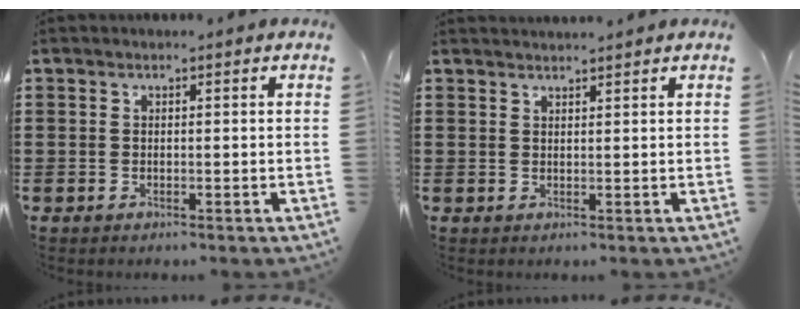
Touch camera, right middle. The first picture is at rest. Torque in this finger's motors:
{"motor_torque": [-0.02, 0.02, 0.08, 0.03]}